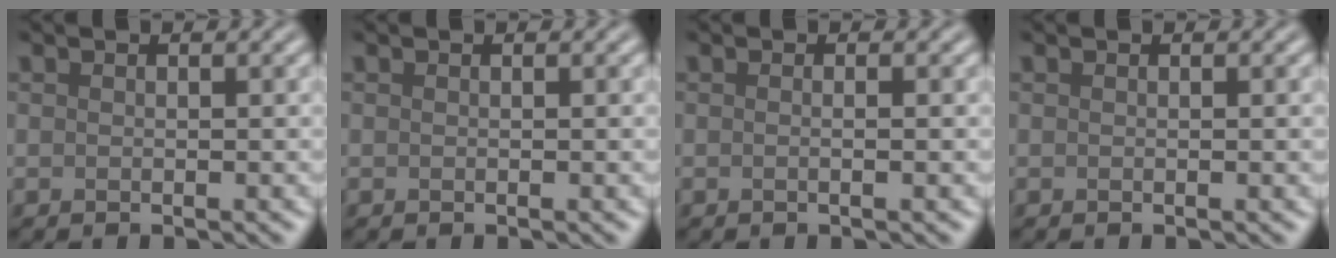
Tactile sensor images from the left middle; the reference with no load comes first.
{"total": 0.0}
{"total": 1.7, "force": [0.3, 0.9, 1.4], "torque": [0.004, -0.006, -0.019]}
{"total": 0.6, "force": [0.0, 0.2, 0.6], "torque": [-0.004, 0.000, -0.002]}